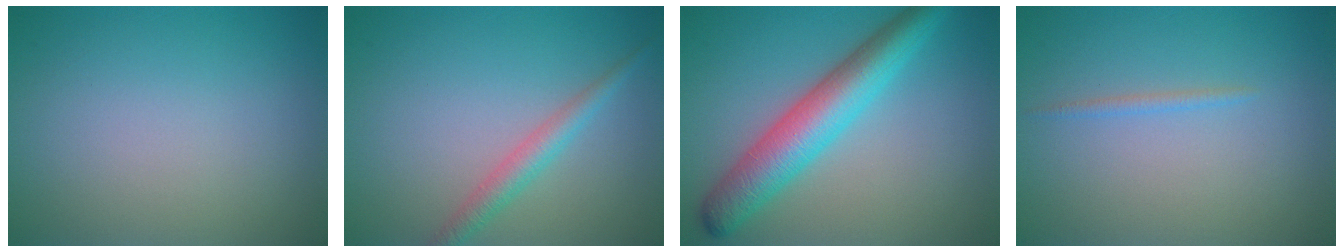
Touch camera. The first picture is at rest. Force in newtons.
{"total": 2.3, "press": 2.3, "slide": 0.1}
{"total": 6.6, "press": 6.6, "slide": 0.1}
{"total": 0.7, "press": 0.7, "slide": 0.1}